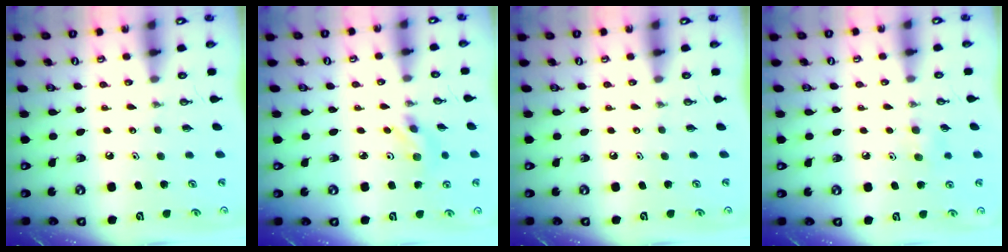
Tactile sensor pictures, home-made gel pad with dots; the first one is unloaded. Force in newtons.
{"total": 3.2, "press": 3.1, "slide": 0.4}
{"total": 0.0}
{"total": 6.3, "press": 6.2, "slide": 1.3}